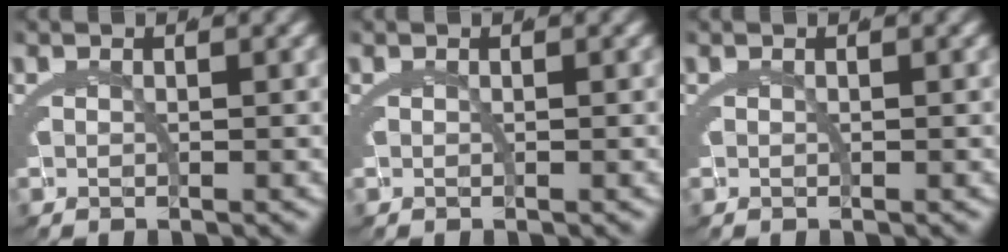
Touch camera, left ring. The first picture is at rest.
{"total": 0.0}
{"total": 0.0}